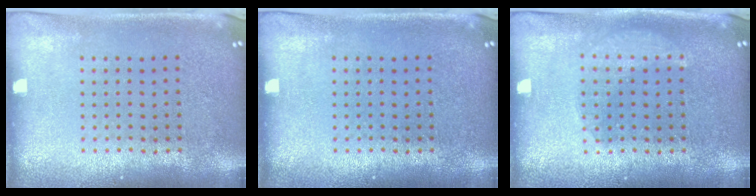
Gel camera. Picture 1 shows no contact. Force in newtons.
{"total": 0.0}
{"total": 1.8, "press": 1.8, "slide": 0.2}